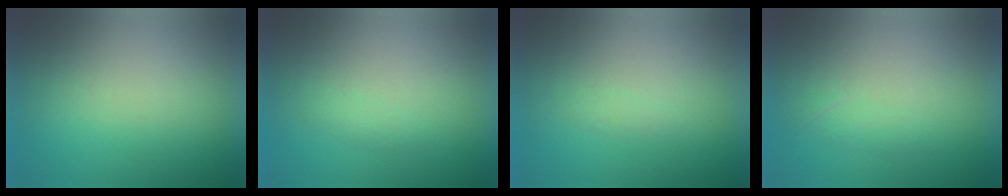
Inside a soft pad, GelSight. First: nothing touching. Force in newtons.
{"total": 1.3}
{"total": 1.0}
{"total": 1.3}